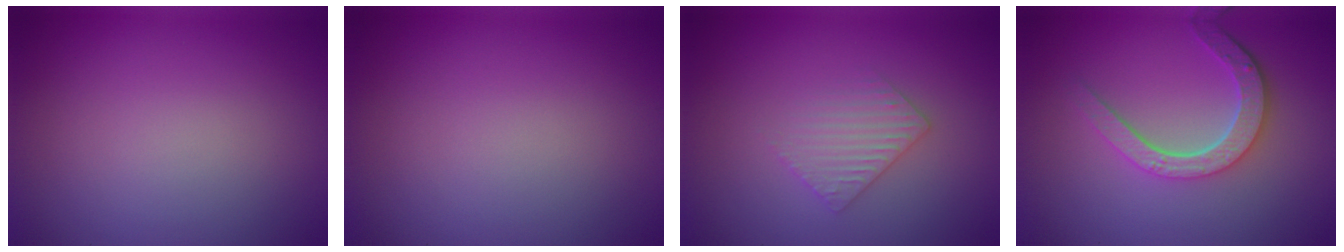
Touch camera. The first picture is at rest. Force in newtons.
{"total": 0.0}
{"total": 2.2, "press": 2.2, "slide": 0.5}
{"total": 4.4, "press": 3.4, "slide": 2.9}